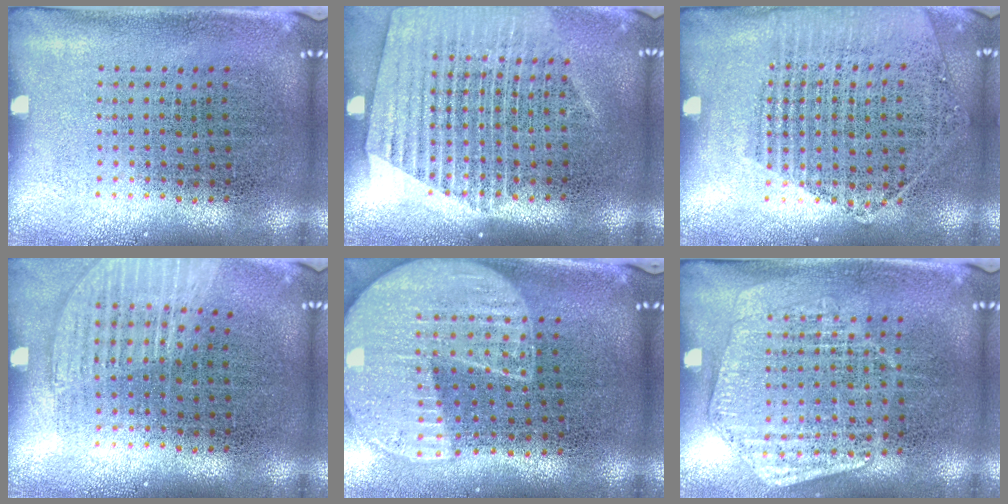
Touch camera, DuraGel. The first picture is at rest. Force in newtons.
{"total": 1.6, "press": 1.6, "slide": 0.5}
{"total": 1.4, "press": 1.4, "slide": 0.1}
{"total": 1.2, "press": 1.1, "slide": 0.4}
{"total": 2.2, "press": 1.9, "slide": 1.0}
{"total": 1.4, "press": 1.4, "slide": 0.4}